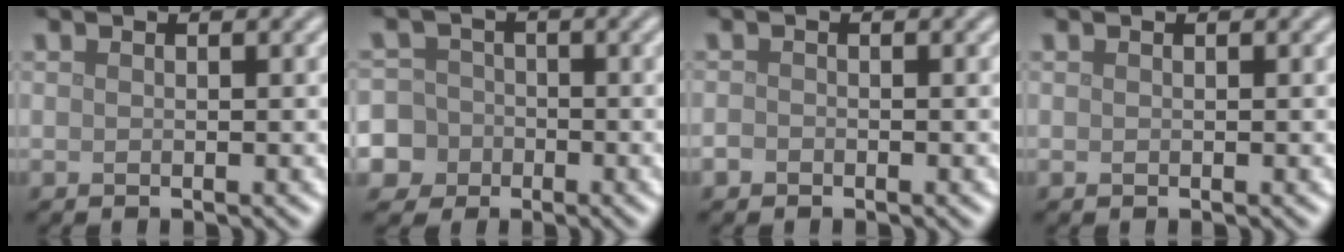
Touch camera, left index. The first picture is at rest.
{"total": 8.9, "force": [-3.6, 8.0, 1.7], "torque": [-0.048, -0.010, -0.101]}
{"total": 0.6, "force": [-0.4, 0.4, 0.2], "torque": [-0.001, -0.002, -0.010]}
{"total": 0.0}